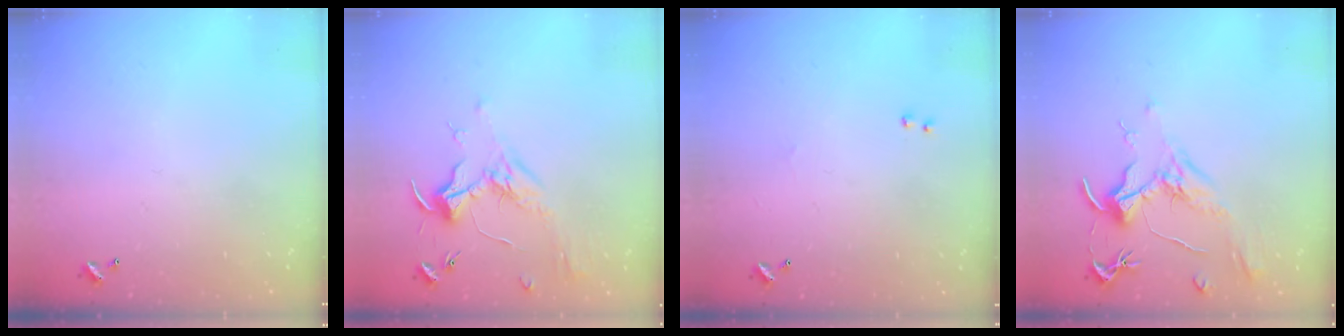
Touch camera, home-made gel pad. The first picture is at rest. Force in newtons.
{"total": 1.8, "press": 1.6, "slide": 0.7}
{"total": 2.3, "press": 2.2, "slide": 0.8}
{"total": 2.0, "press": 1.7, "slide": 0.9}